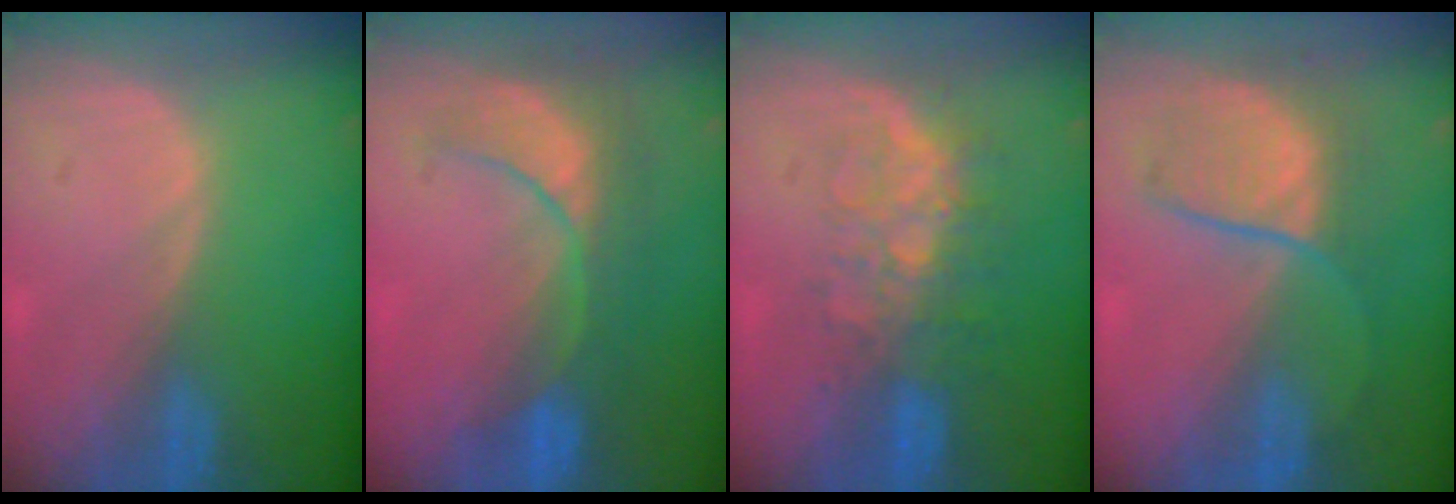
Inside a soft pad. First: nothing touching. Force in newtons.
{"total": 8.0, "press": 7.9, "slide": 1.3}
{"total": 8.1, "press": 7.1, "slide": 3.8}
{"total": 7.2, "press": 7.2, "slide": 0.3}